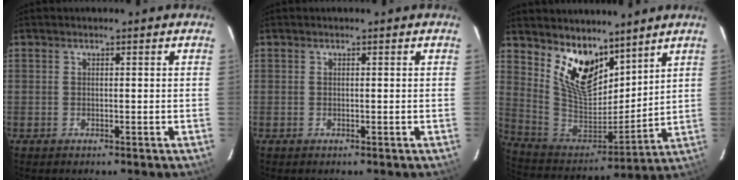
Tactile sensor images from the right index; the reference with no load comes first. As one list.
[{"total": 0.0}, {"total": 14.9, "force": [10.1, 7.6, 8.0], "torque": [-0.160, -0.005, 0.201]}]